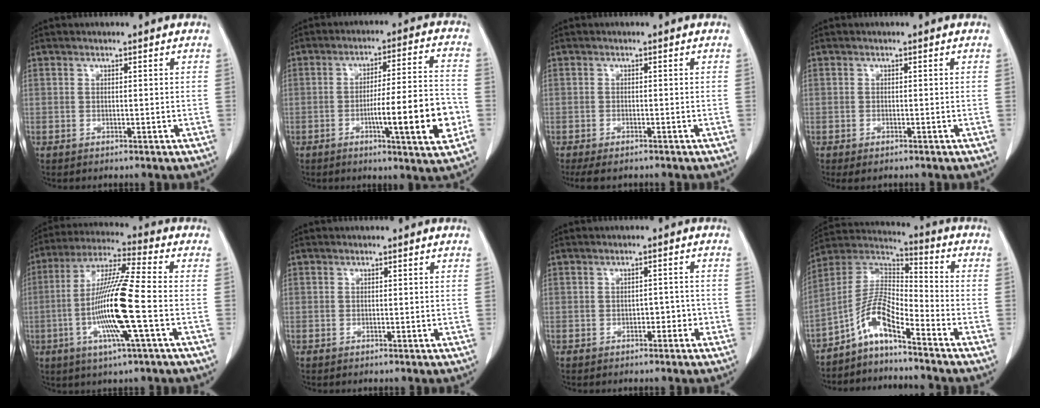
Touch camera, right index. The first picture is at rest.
{"total": 13.4, "force": [-4.0, 0.5, 12.8], "torque": [-0.194, -0.002, -0.061]}
{"total": 4.1, "force": [-3.4, 1.2, 2.0], "torque": [-0.029, -0.009, -0.051]}
{"total": 1.5, "force": [-1.0, 0.5, 1.0], "torque": [-0.014, -0.004, -0.011]}
{"total": 14.4, "force": [-3.2, -0.2, 14.0], "torque": [-0.280, -0.007, -0.070]}
{"total": 0.0}
{"total": 2.1, "force": [-1.0, 1.3, 1.2], "torque": [-0.014, 0.006, -0.012]}
{"total": 8.8, "force": [-5.9, 1.3, 6.4], "torque": [-0.135, 0.021, -0.116]}